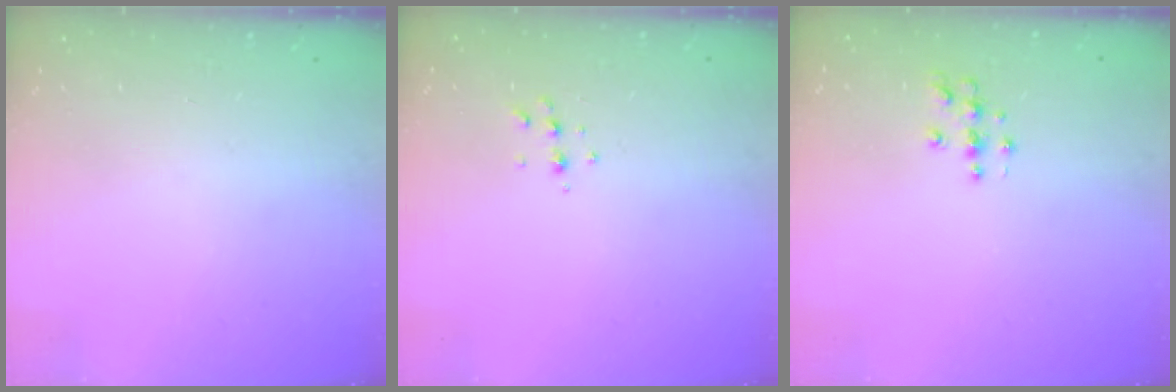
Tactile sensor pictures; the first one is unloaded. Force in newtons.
{"total": 4.7, "press": 4.6, "slide": 0.9}
{"total": 4.1, "press": 4.1, "slide": 0.5}